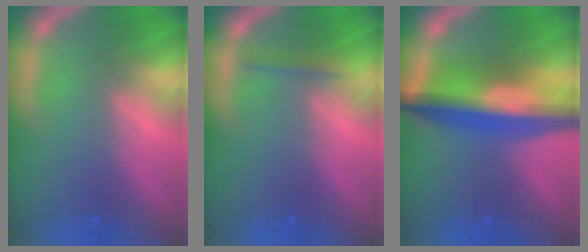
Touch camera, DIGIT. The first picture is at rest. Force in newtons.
{"total": 1.4}
{"total": 9.1}